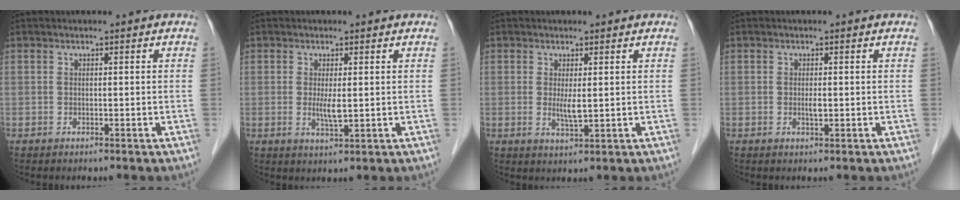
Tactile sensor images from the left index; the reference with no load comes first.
{"total": 2.6, "force": [0.0, 0.4, 2.6], "torque": [-0.053, -0.010, 0.005]}
{"total": 2.5, "force": [0.2, 0.4, 2.4], "torque": [-0.049, -0.011, 0.009]}
{"total": 1.0, "force": [-0.2, 0.2, 0.9], "torque": [-0.017, -0.005, -0.002]}